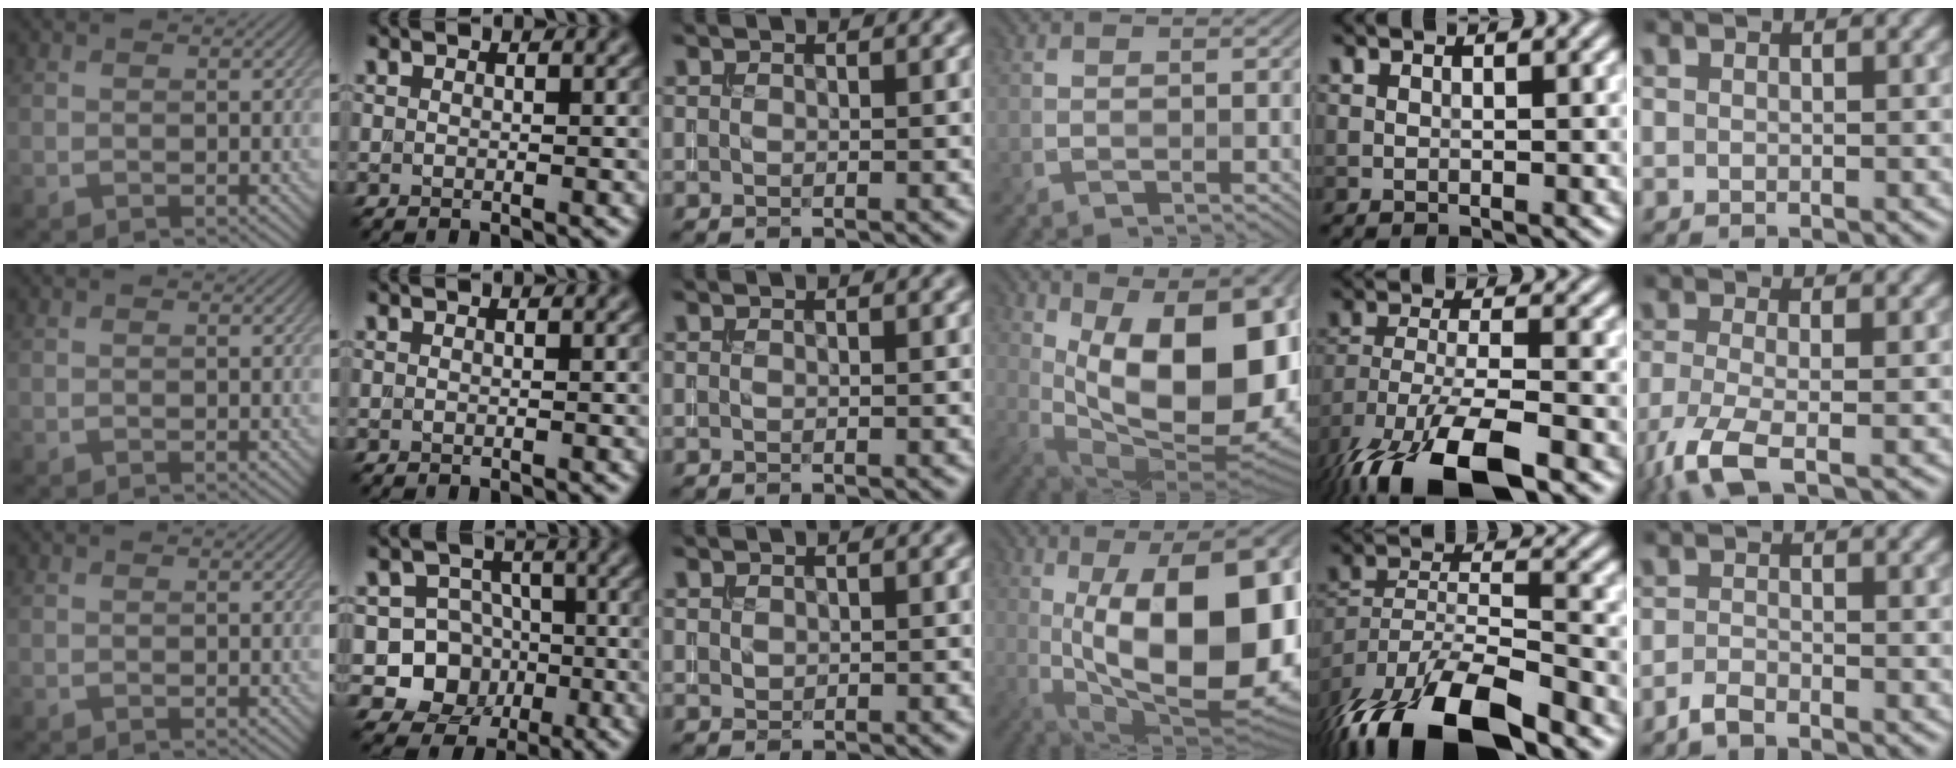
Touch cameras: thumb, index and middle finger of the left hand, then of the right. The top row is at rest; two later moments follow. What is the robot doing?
{"motion": "insert", "object": "drawer"}